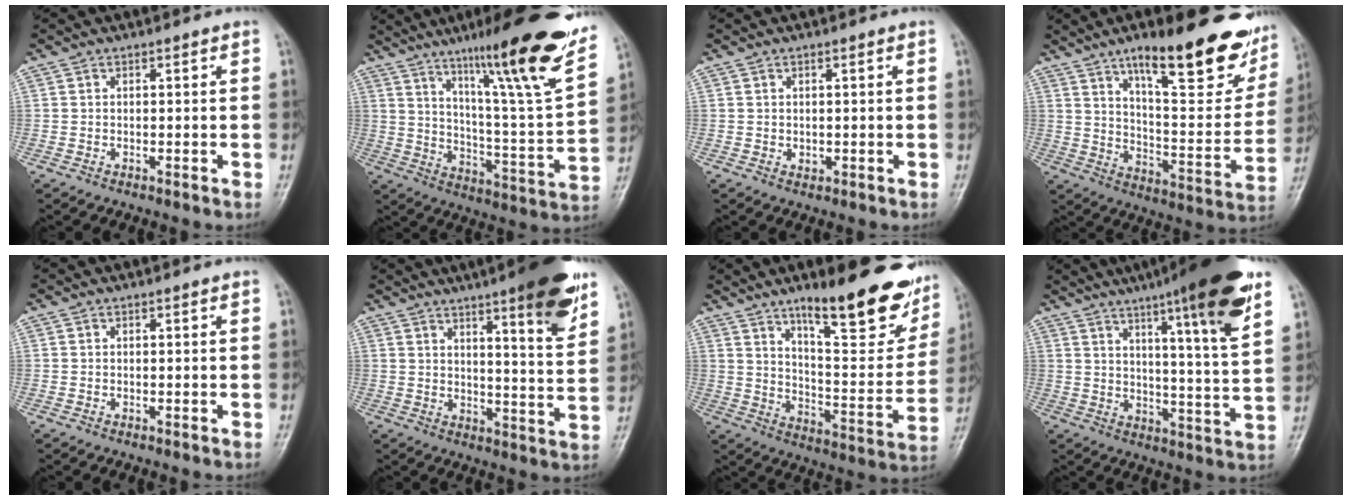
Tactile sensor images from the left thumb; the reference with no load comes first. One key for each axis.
{"total": 24.7, "fx": 15.8, "fy": 2.3, "fz": 18.9, "tx": -0.258, "ty": -0.062, "tz": 0.246}
{"total": 1.1, "fx": 0.2, "fy": 0.8, "fz": 0.8, "tx": -0.007, "ty": -0.002, "tz": 0.006}
{"total": 26.1, "fx": 15.8, "fy": 7.9, "fz": 19.2, "tx": -0.223, "ty": -0.058, "tz": 0.235}
{"total": 0.0}
{"total": 14.4, "fx": 8.7, "fy": 2.2, "fz": 11.4, "tx": -0.138, "ty": -0.047, "tz": 0.121}
{"total": 24.0, "fx": 15.0, "fy": 7.0, "fz": 17.4, "tx": -0.196, "ty": -0.069, "tz": 0.225}
{"total": 19.9, "fx": 11.7, "fy": 1.9, "fz": 16.0, "tx": -0.215, "ty": -0.047, "tz": 0.163}